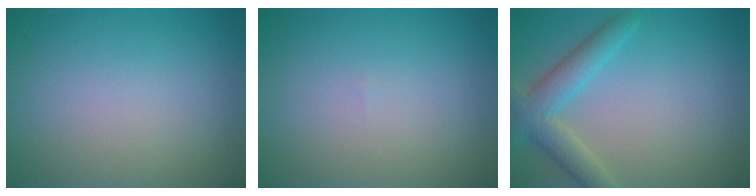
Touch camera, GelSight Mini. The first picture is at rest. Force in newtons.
{"total": 0.0}
{"total": 4.1, "press": 4.1, "slide": 0.2}